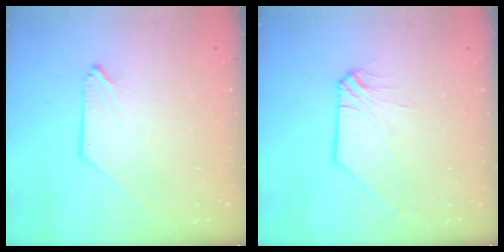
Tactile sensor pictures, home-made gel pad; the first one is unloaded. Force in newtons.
{"total": 1.0, "press": 0.9, "slide": 0.2}